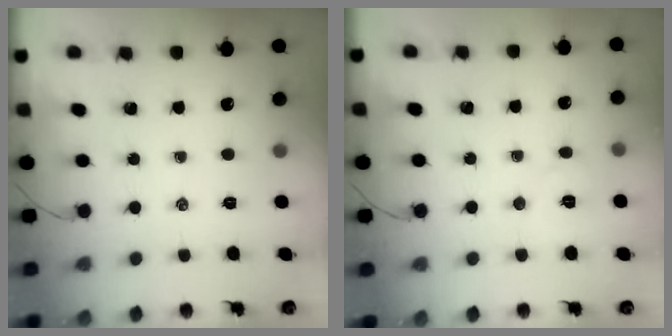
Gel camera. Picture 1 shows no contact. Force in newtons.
{"total": 4.0, "press": 3.9, "slide": 0.9}